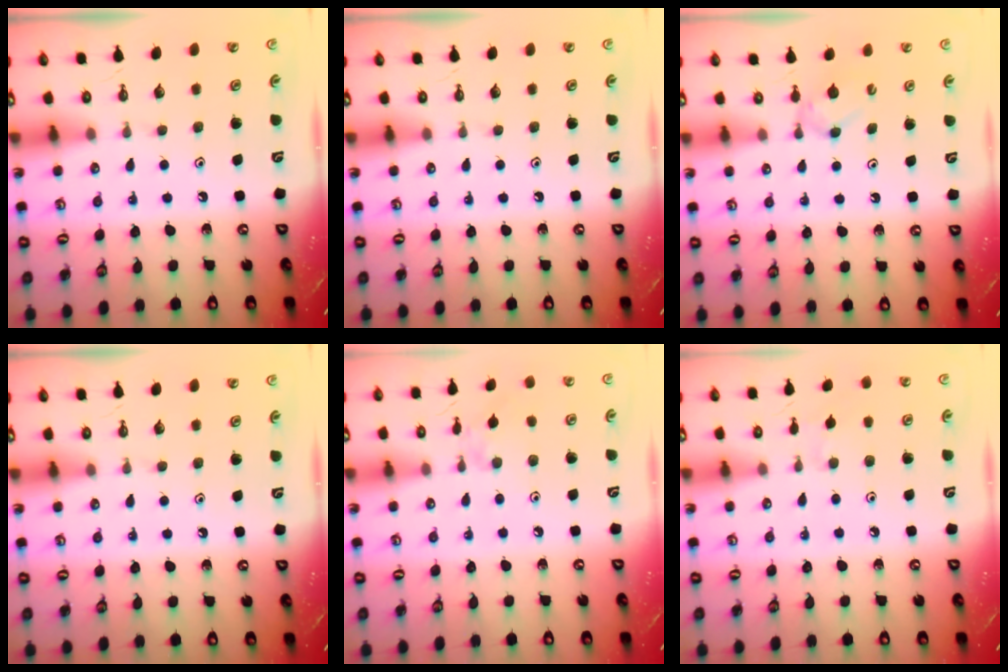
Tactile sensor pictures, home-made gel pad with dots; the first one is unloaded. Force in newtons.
{"total": 0.0}
{"total": 3.8, "press": 3.7, "slide": 0.7}
{"total": 0.0}
{"total": 2.4, "press": 2.4, "slide": 0.4}
{"total": 2.4, "press": 2.3, "slide": 0.5}